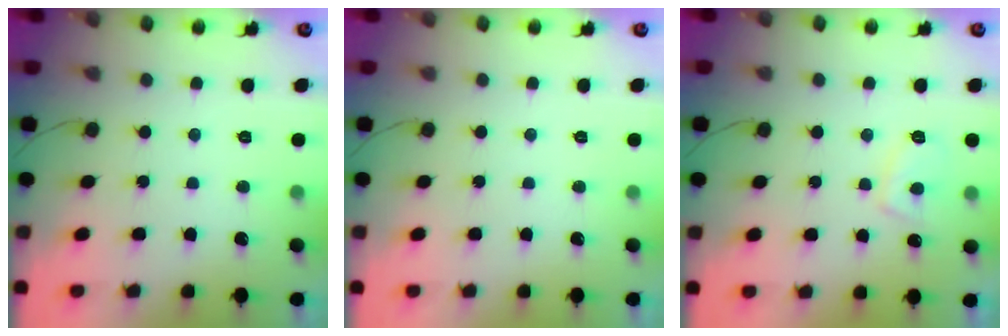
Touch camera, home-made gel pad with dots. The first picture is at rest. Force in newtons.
{"total": 0.0}
{"total": 5.1, "press": 5.0, "slide": 0.9}